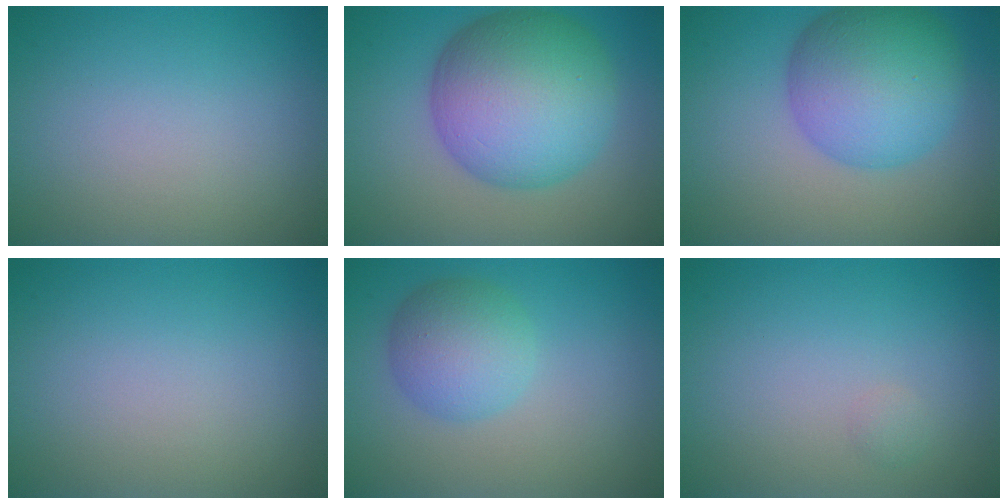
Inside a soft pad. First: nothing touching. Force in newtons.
{"total": 11.7, "press": 11.7, "slide": 0.1}
{"total": 9.1, "press": 9.1, "slide": 0.1}
{"total": 0.0}
{"total": 4.4, "press": 4.4, "slide": 0.1}
{"total": 0.5, "press": 0.5, "slide": 0.0}